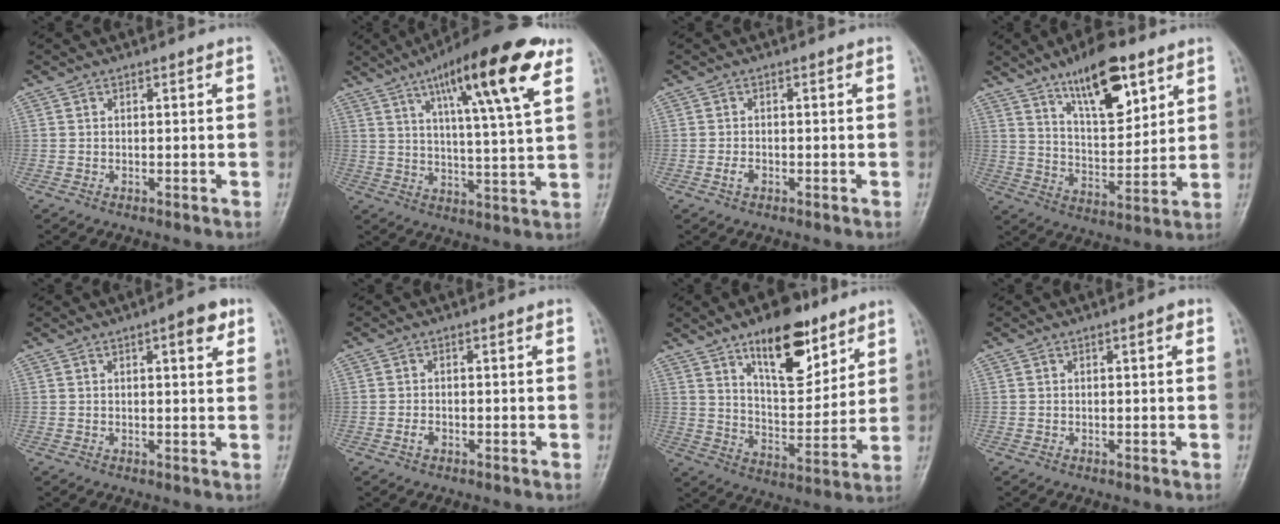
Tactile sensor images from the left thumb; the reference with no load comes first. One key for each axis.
{"total": 19.1, "fx": 9.6, "fy": 3.4, "fz": 16.1, "tx": -0.234, "ty": -0.025, "tz": 0.145}
{"total": 1.7, "fx": -0.7, "fy": 1.0, "fz": 1.1, "tx": -0.022, "ty": 0.006, "tz": -0.015}
{"total": 14.9, "fx": 8.7, "fy": 5.8, "fz": 10.6, "tx": -0.138, "ty": -0.049, "tz": 0.148}
{"total": 4.9, "fx": 2.3, "fy": 1.5, "fz": 4.0, "tx": -0.044, "ty": -0.005, "tz": 0.027}
{"total": 1.3, "fx": -0.6, "fy": 0.8, "fz": 0.8, "tx": -0.017, "ty": 0.004, "tz": -0.012}
{"total": 15.7, "fx": 9.6, "fy": 6.9, "fz": 10.3, "tx": -0.120, "ty": -0.058, "tz": 0.158}
{"total": 1.4, "fx": 0.5, "fy": 0.4, "fz": 1.2, "tx": -0.016, "ty": 0.002, "tz": 0.005}